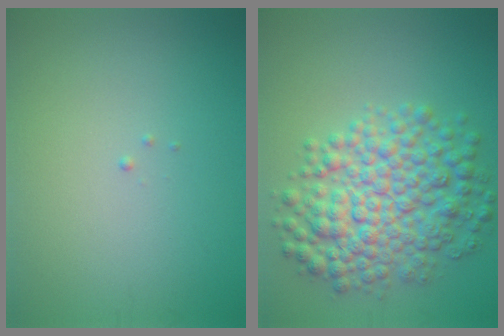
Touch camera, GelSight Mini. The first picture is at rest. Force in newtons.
{"total": 7.8, "press": 7.8, "slide": 0.1}